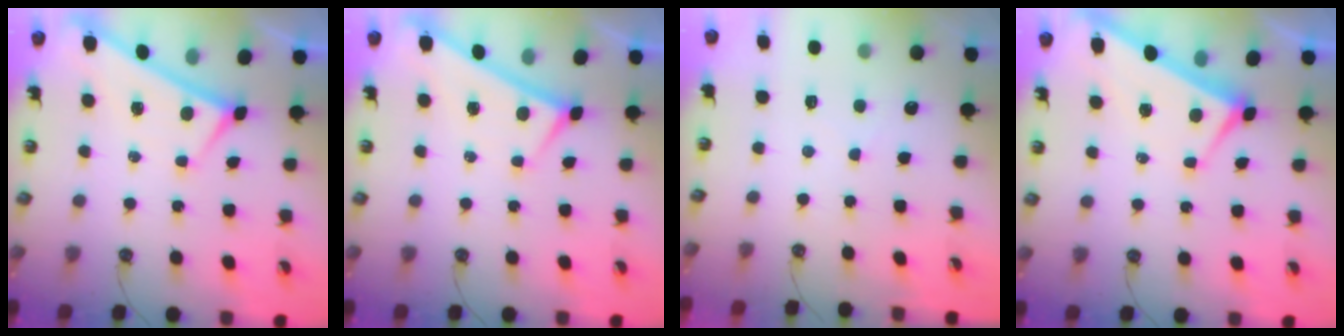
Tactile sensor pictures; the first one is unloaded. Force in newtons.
{"total": 0.0}
{"total": 0.7, "press": 0.6, "slide": 0.3}
{"total": 2.7, "press": 2.6, "slide": 0.7}